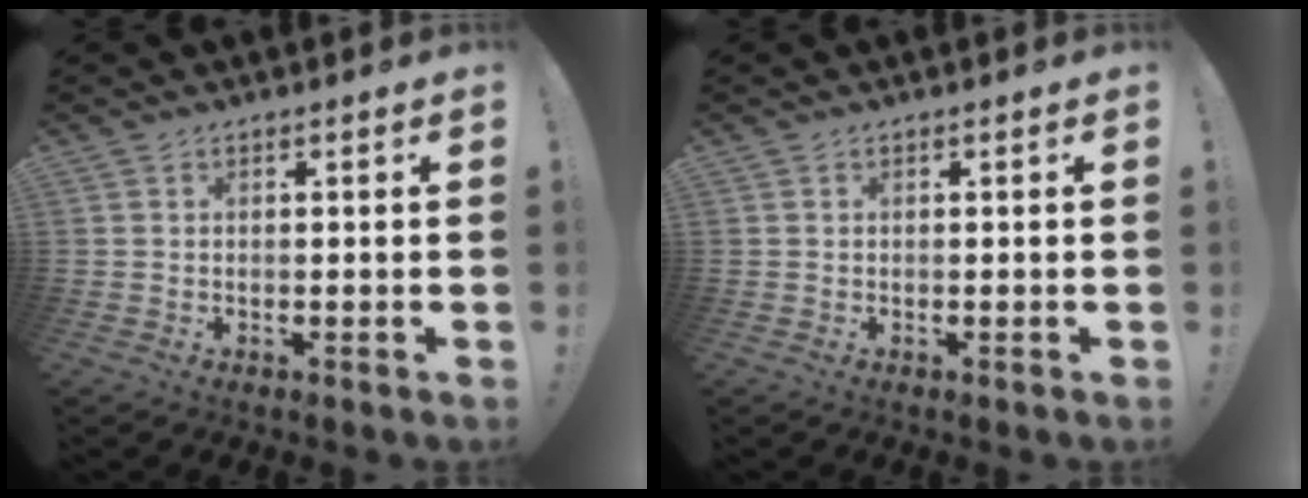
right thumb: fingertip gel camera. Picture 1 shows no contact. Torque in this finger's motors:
{"motor_torque": [-0.02, 0.02, -0.07, 0.07, 0.00]}